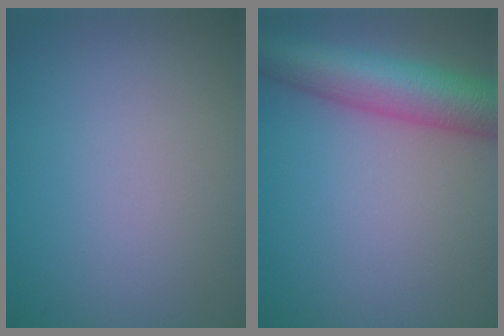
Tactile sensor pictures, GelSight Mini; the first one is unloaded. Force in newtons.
{"total": 7.9, "press": 7.9, "slide": 0.3}